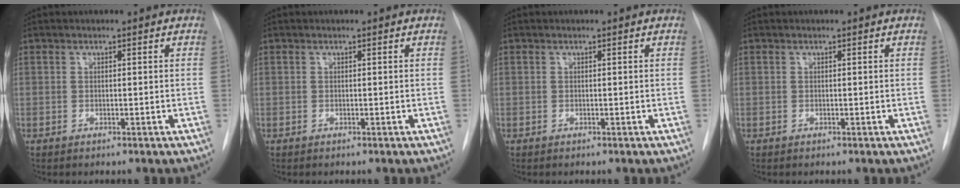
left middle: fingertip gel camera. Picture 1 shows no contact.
{"total": 0.0}
{"total": 0.0}
{"total": 0.0}